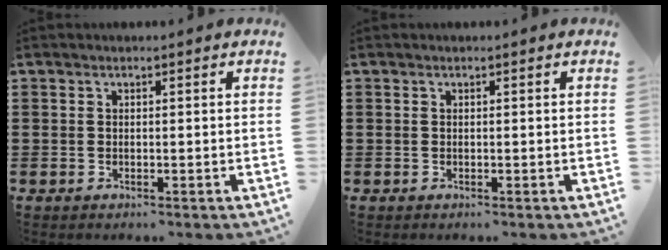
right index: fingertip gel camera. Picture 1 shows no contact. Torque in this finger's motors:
{"motor_torque": [-0.04, 1.25, 0.00, 0.00]}